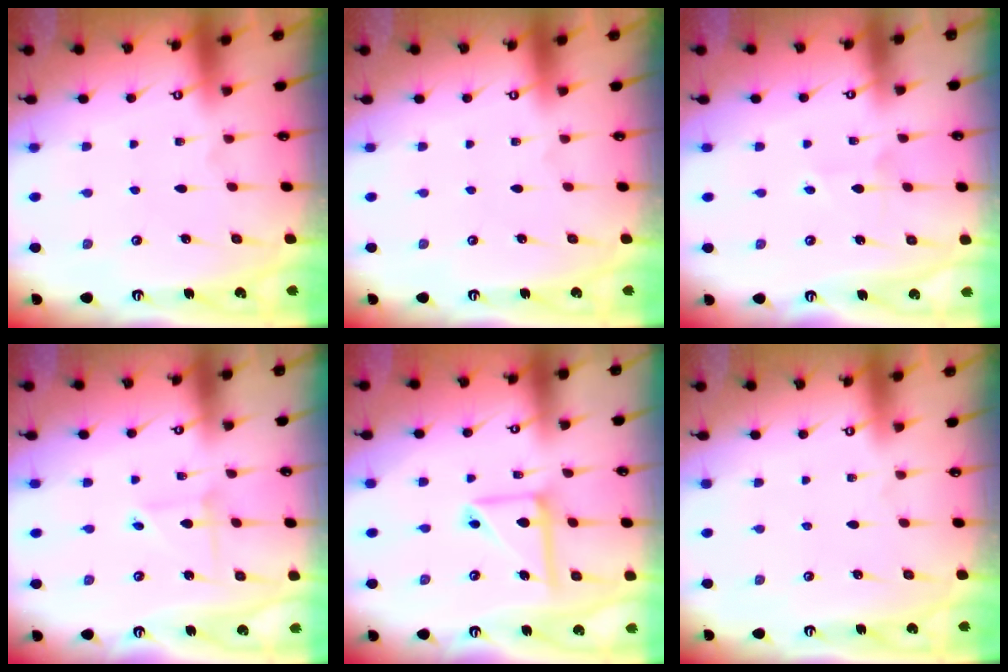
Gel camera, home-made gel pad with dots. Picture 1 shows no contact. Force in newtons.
{"total": 0.0}
{"total": 3.5, "press": 3.5, "slide": 0.5}
{"total": 2.6, "press": 2.6, "slide": 0.2}
{"total": 11.2, "press": 11.1, "slide": 1.1}
{"total": 0.0}